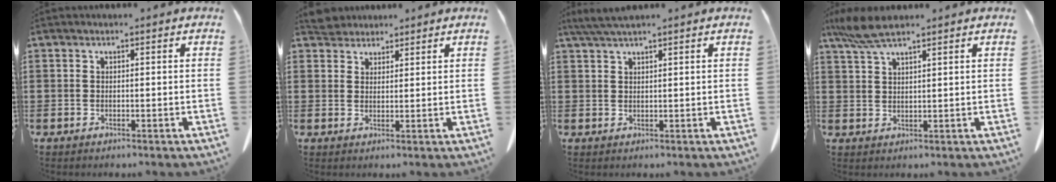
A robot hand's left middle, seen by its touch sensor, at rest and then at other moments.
{"total": 3.4, "force": [3.3, 0.9, 0.2], "torque": [-0.006, -0.007, 0.064]}
{"total": 2.7, "force": [2.1, 0.0, 1.7], "torque": [-0.038, -0.004, 0.042]}
{"total": 5.7, "force": [4.3, 0.8, 3.6], "torque": [-0.080, -0.005, 0.081]}